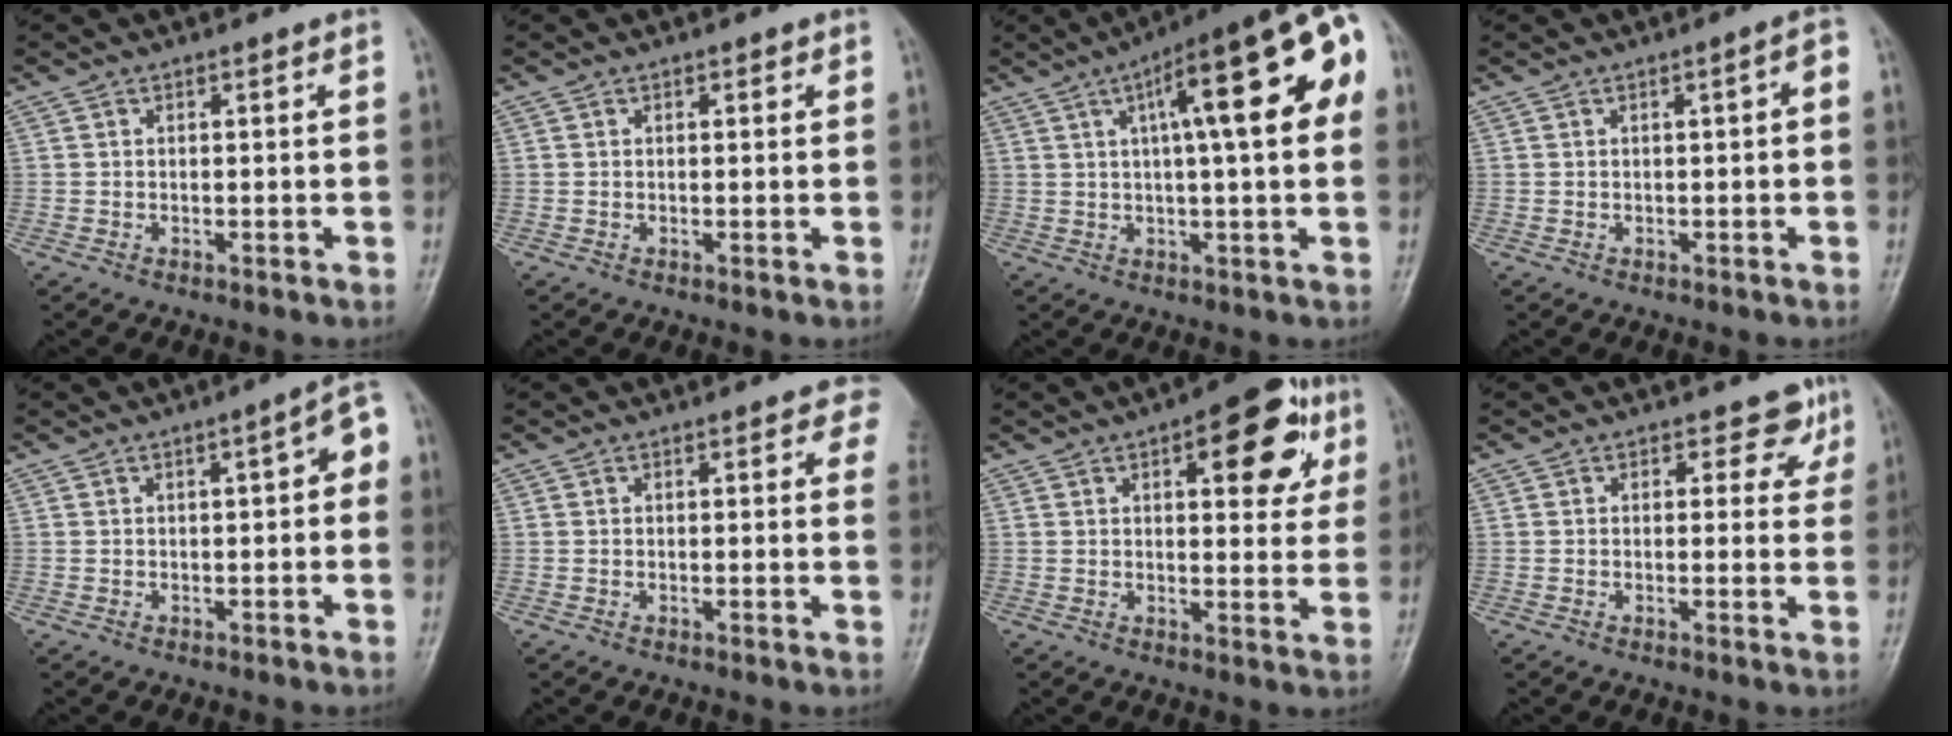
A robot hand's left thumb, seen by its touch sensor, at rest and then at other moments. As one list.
[{"total": 0.8, "force": [0.4, 0.6, 0.5], "torque": [0.002, 0.000, 0.001]}, {"total": 19.5, "force": [5.1, 4.7, 18.2], "torque": [-0.245, 0.027, 0.064]}, {"total": 2.5, "force": [0.0, 0.8, 2.3], "torque": [-0.031, 0.012, -0.003]}, {"total": 5.1, "force": [0.2, 2.0, 4.7], "torque": [-0.048, 0.023, -0.007]}, {"total": 3.4, "force": [2.1, 1.8, 1.9], "torque": [0.013, -0.003, 0.008]}, {"total": 12.9, "force": [5.2, 5.8, 10.3], "torque": [-0.084, -0.004, 0.057]}, {"total": 3.9, "force": [2.1, 2.9, 1.5], "torque": [0.019, -0.006, 0.017]}]